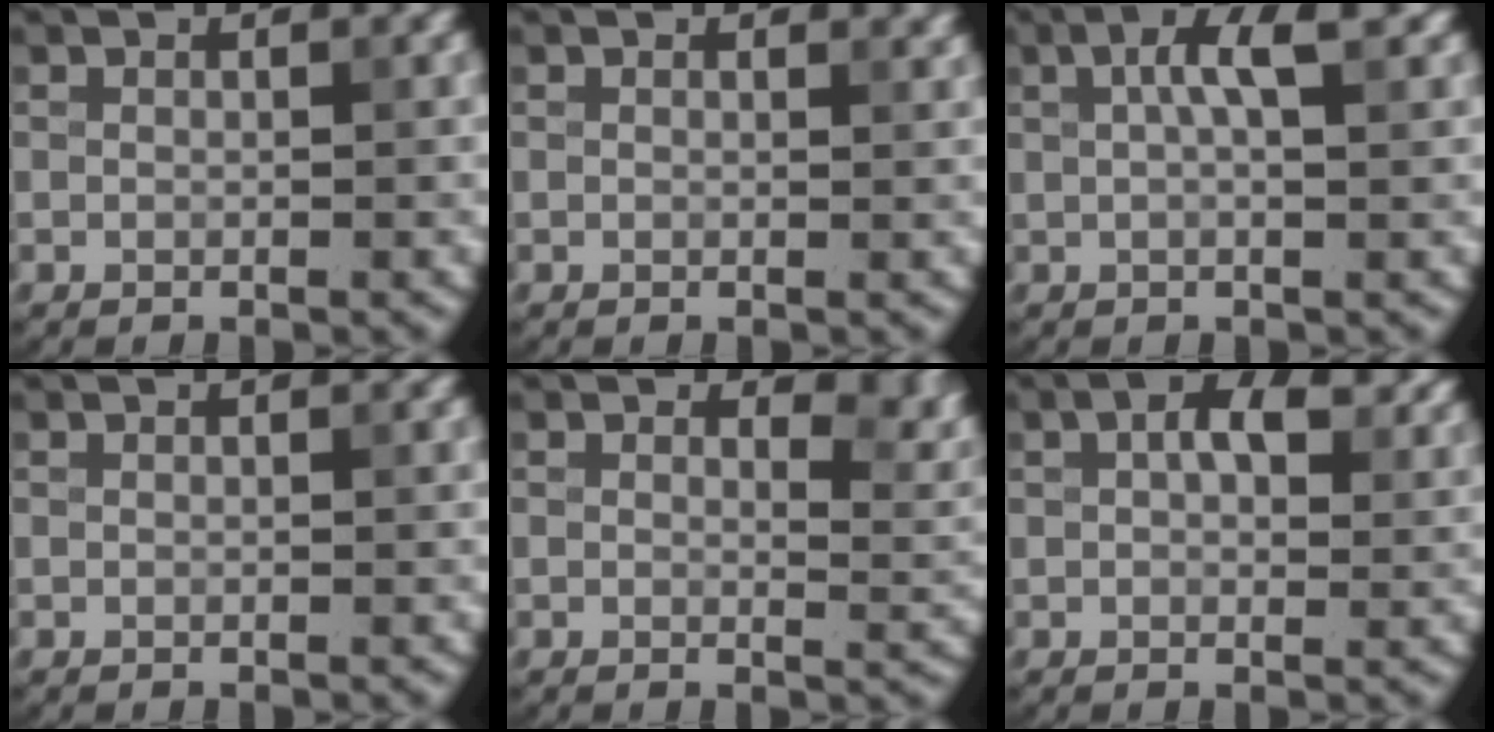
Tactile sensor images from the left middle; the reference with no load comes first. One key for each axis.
{"total": 0.6, "fx": 0.4, "fy": 0.3, "fz": 0.3, "tx": -0.003, "ty": -0.002, "tz": 0.006}
{"total": 4.0, "fx": 1.2, "fy": 1.2, "fz": 3.6, "tx": -0.067, "ty": 0.011, "tz": 0.017}
{"total": 0.0}
{"total": 4.5, "fx": 2.3, "fy": 2.3, "fz": 3.1, "tx": -0.034, "ty": -0.008, "tz": 0.027}
{"total": 4.6, "fx": 1.5, "fy": 2.6, "fz": 3.5, "tx": -0.053, "ty": 0.005, "tz": 0.021}